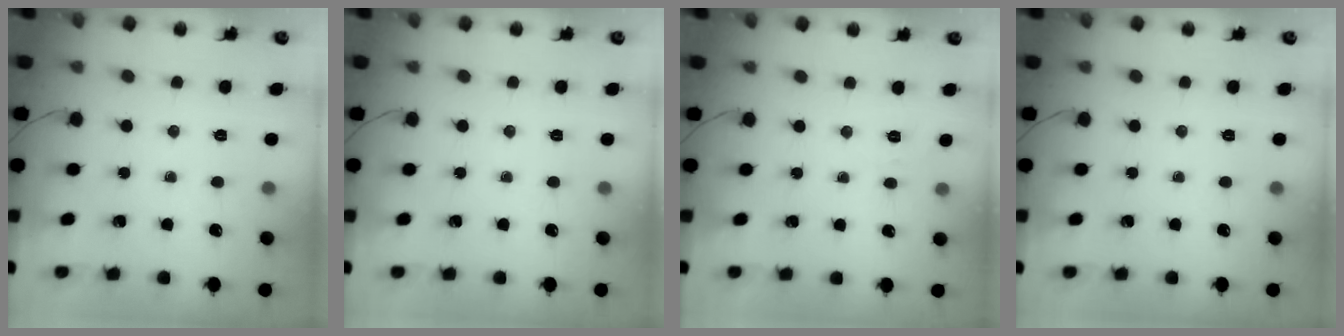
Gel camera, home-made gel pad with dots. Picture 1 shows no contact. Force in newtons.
{"total": 0.0}
{"total": 1.8, "press": 1.2, "slide": 1.4}
{"total": 0.0}